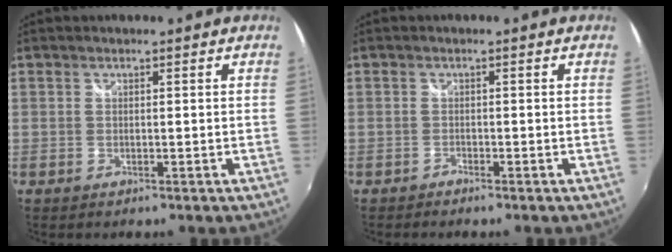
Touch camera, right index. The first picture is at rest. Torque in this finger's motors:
{"motor_torque": [0.04, -0.09, -0.04, -0.01]}